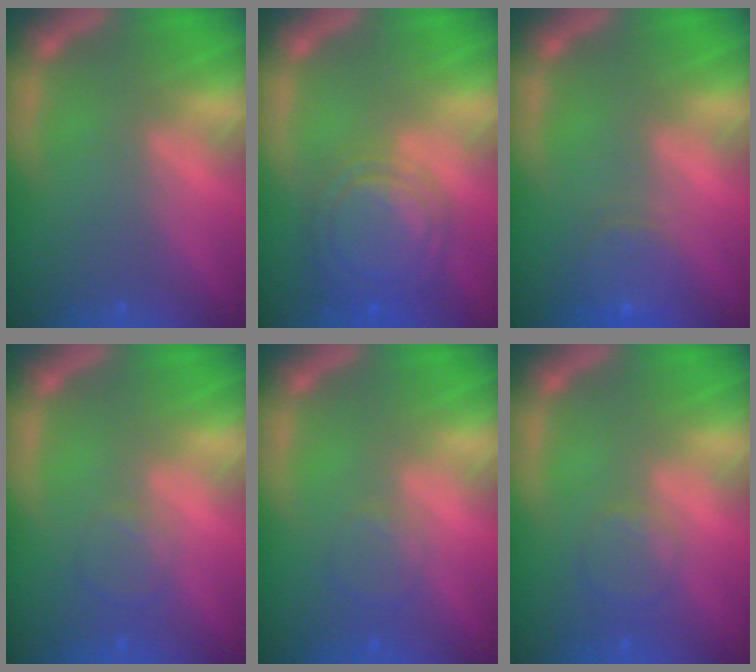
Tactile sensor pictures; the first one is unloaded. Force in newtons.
{"total": 8.0}
{"total": 3.5}
{"total": 2.0}
{"total": 2.0}
{"total": 2.4}